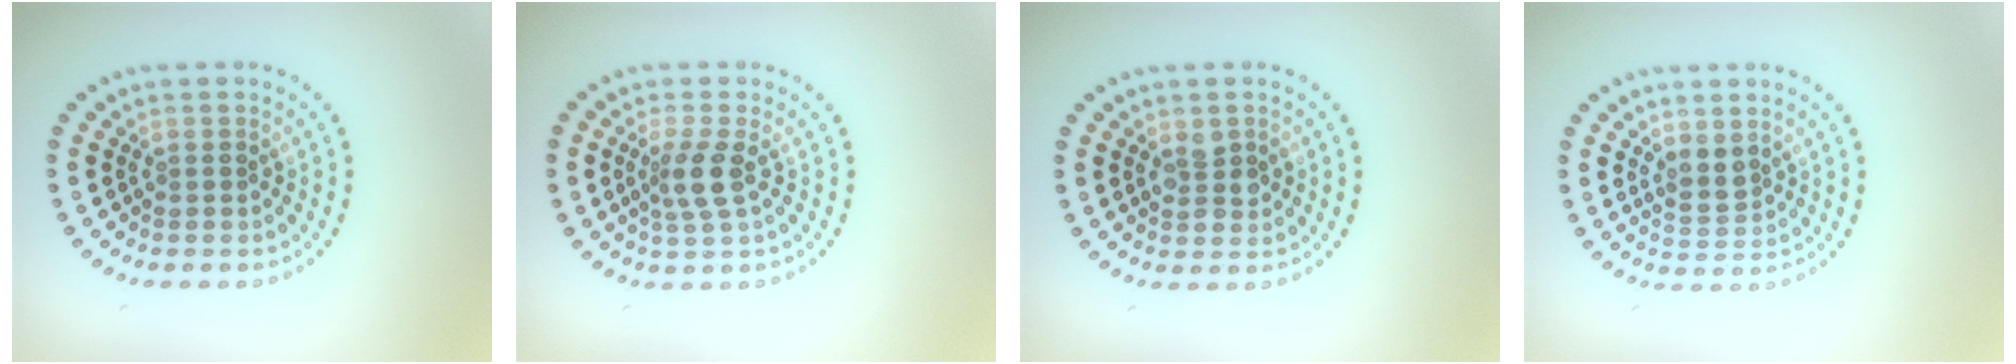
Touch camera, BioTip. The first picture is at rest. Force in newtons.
{"total": 2.6, "press": 2.0, "slide": 1.7}
{"total": 2.1, "press": 2.0, "slide": 0.2}
{"total": 1.9, "press": 1.6, "slide": 1.0}